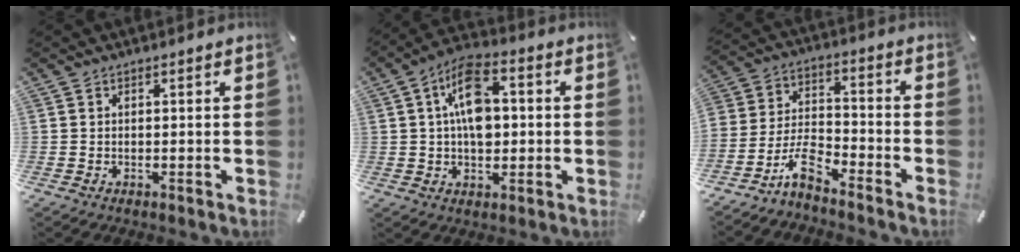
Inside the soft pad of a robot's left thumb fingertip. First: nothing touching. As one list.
[{"total": 11.2, "force": [1.1, 7.0, 8.7], "torque": [-0.151, 0.009, 0.020]}, {"total": 9.6, "force": [-7.7, 3.6, 4.4], "torque": [-0.089, 0.032, -0.149]}]